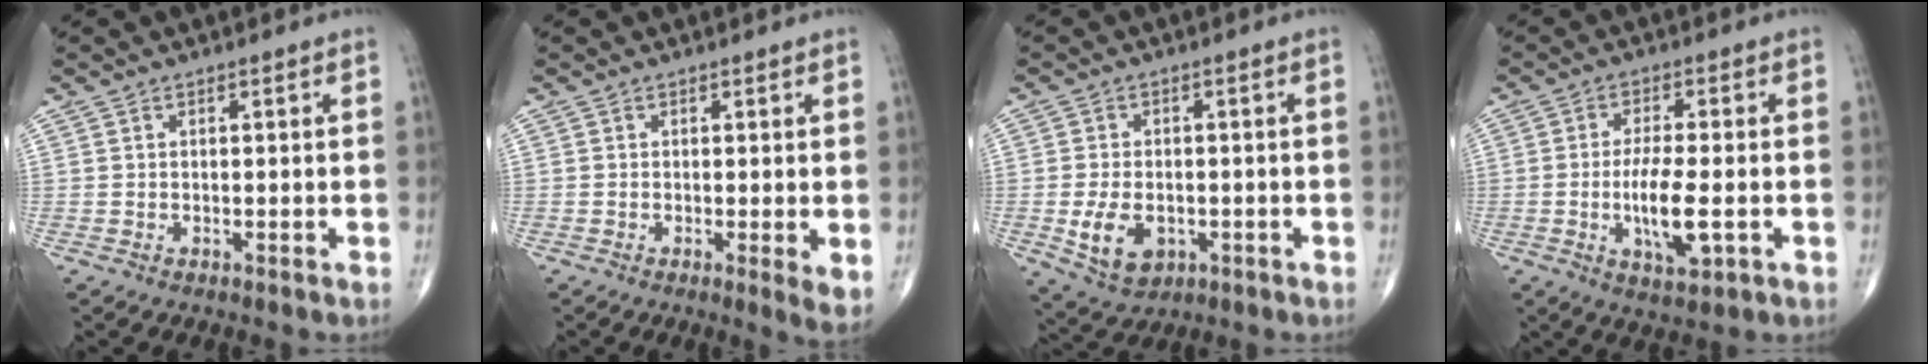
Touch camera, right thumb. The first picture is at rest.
{"total": 3.3, "force": [-0.3, 0.6, 3.2], "torque": [-0.051, -0.012, -0.010]}
{"total": 8.1, "force": [-2.0, 5.3, 5.7], "torque": [-0.091, 0.000, -0.024]}
{"total": 8.8, "force": [-1.9, 2.6, 8.2], "torque": [-0.151, -0.004, -0.031]}